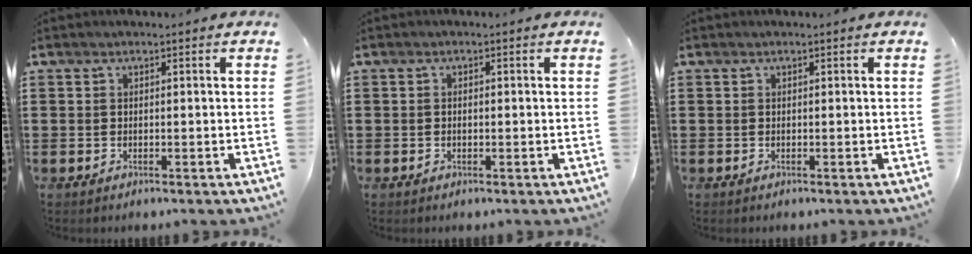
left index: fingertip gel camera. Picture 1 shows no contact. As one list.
[{"total": 0.7, "force": [-0.1, 0.4, 0.6], "torque": [-0.014, -0.001, -0.002]}, {"total": 0.0}]